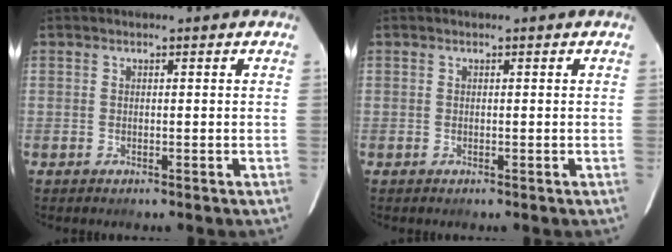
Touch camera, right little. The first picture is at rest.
{"total": 0.0}